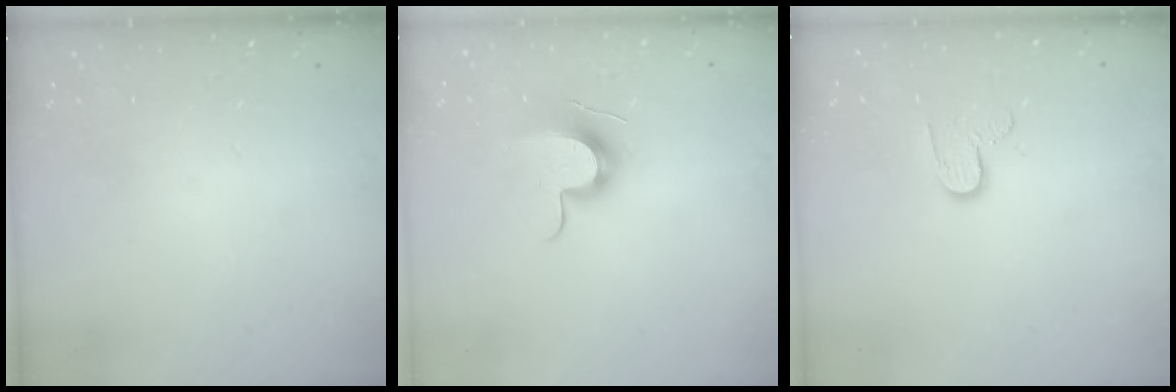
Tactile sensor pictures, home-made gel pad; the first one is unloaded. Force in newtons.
{"total": 11.3, "press": 11.3, "slide": 0.4}
{"total": 6.4, "press": 6.4, "slide": 0.5}